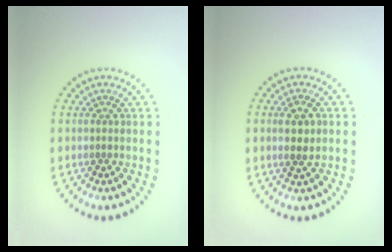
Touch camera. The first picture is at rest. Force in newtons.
{"total": 1.8, "press": 1.7, "slide": 0.5}